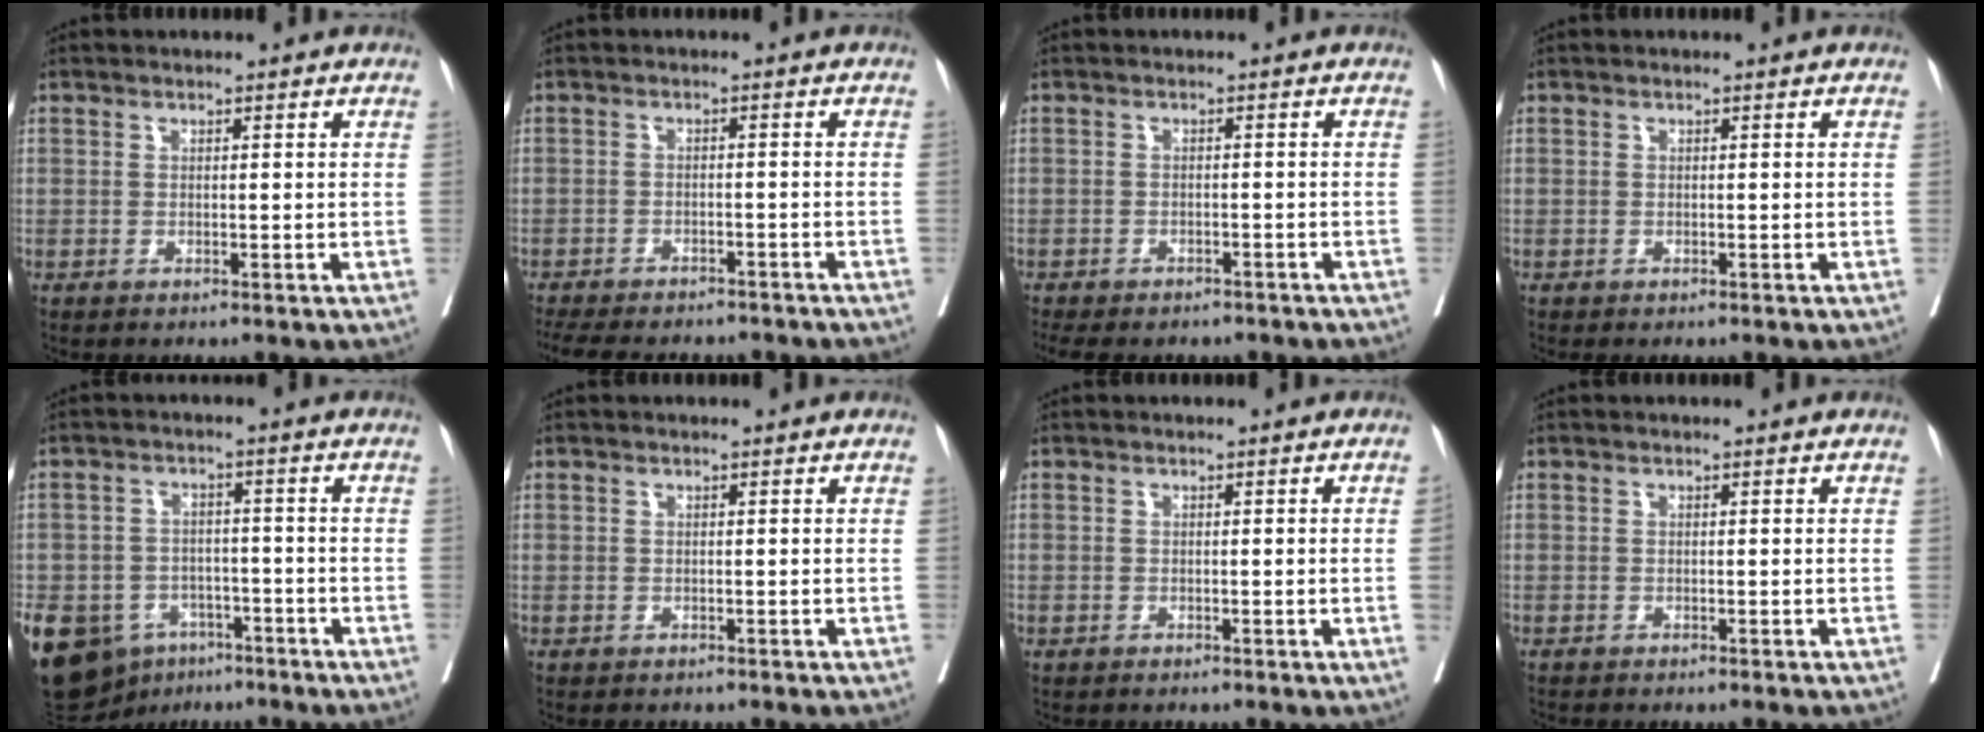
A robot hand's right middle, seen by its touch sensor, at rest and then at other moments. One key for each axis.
{"total": 16.2, "fx": -14.1, "fy": 4.5, "fz": 6.7, "tx": -0.148, "ty": -0.016, "tz": -0.180}
{"total": 11.7, "fx": -9.8, "fy": 4.0, "fz": 4.9, "tx": -0.087, "ty": -0.003, "tz": -0.116}
{"total": 0.0}
{"total": 17.3, "fx": -9.4, "fy": 12.1, "fz": 7.9, "tx": -0.191, "ty": 0.005, "tz": -0.136}
{"total": 0.8, "fx": -0.7, "fy": 0.5, "fz": 0.1, "tx": -0.006, "ty": 0.002, "tz": -0.010}
{"total": 0.8, "fx": -0.2, "fy": -0.2, "fz": 0.7, "tx": -0.009, "ty": 0.003, "tz": -0.003}
{"total": 0.8, "fx": -0.7, "fy": 0.0, "fz": 0.2, "tx": 0.001, "ty": 0.001, "tz": -0.013}